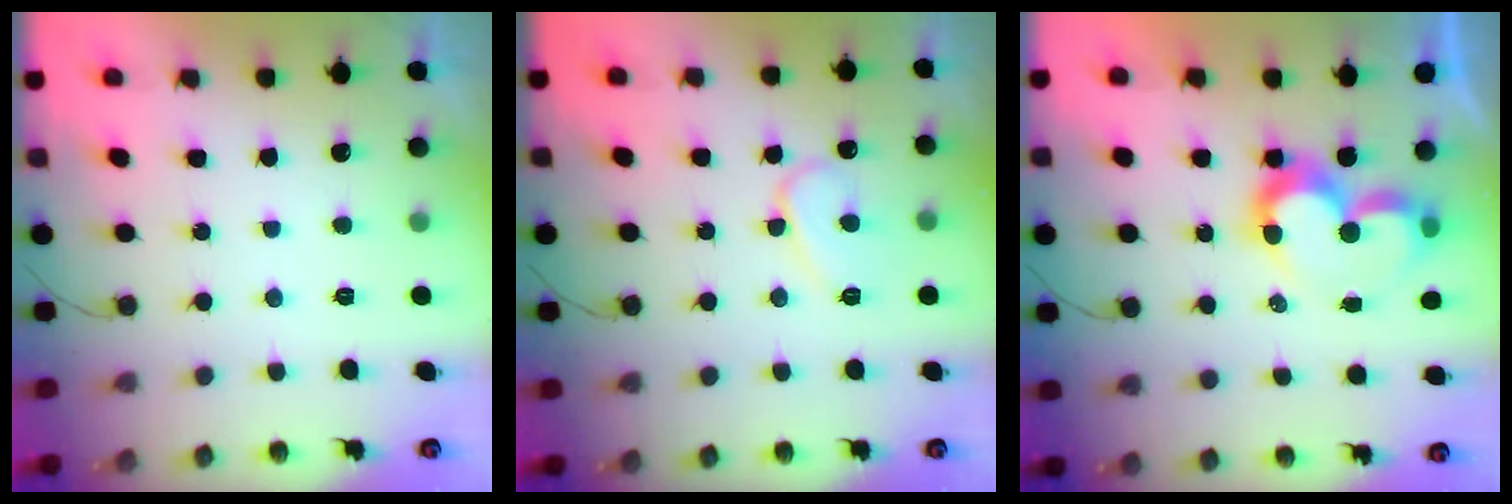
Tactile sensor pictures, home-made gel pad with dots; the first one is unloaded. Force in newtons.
{"total": 8.3, "press": 8.3, "slide": 0.9}
{"total": 9.2, "press": 9.2, "slide": 0.6}